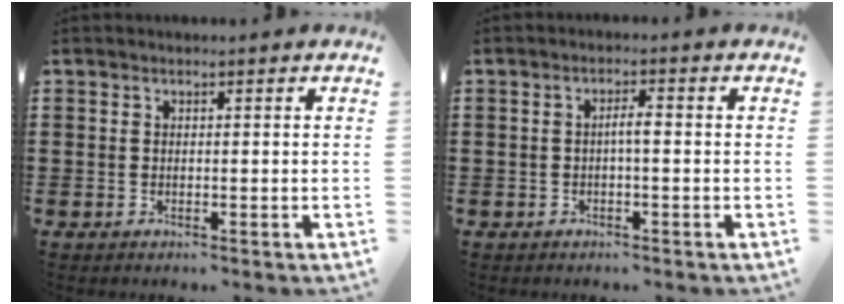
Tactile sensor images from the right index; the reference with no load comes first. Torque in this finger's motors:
{"motor_torque": [0.58, -0.45, 0.06, 0.07]}